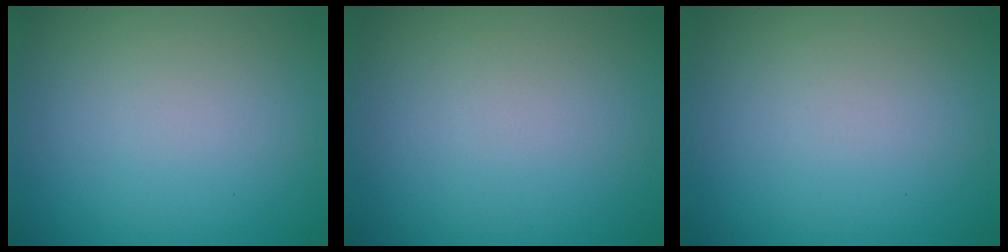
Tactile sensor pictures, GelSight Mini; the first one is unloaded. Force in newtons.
{"total": 0.0}
{"total": 0.0}